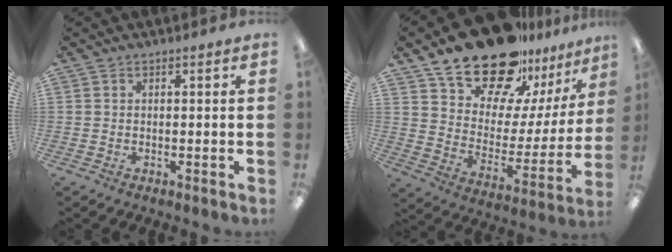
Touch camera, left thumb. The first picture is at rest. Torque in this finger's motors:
{"motor_torque": [0.52, 0.56, 1.59, -1.18, 0.16]}